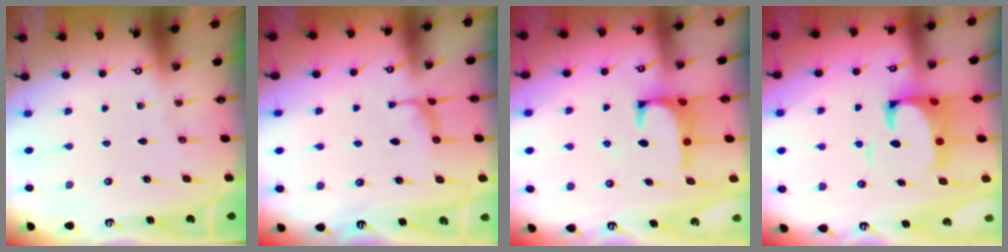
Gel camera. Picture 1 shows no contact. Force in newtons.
{"total": 0.8, "press": 0.4, "slide": 0.7}
{"total": 2.5, "press": 2.4, "slide": 0.8}
{"total": 4.6, "press": 4.4, "slide": 1.2}